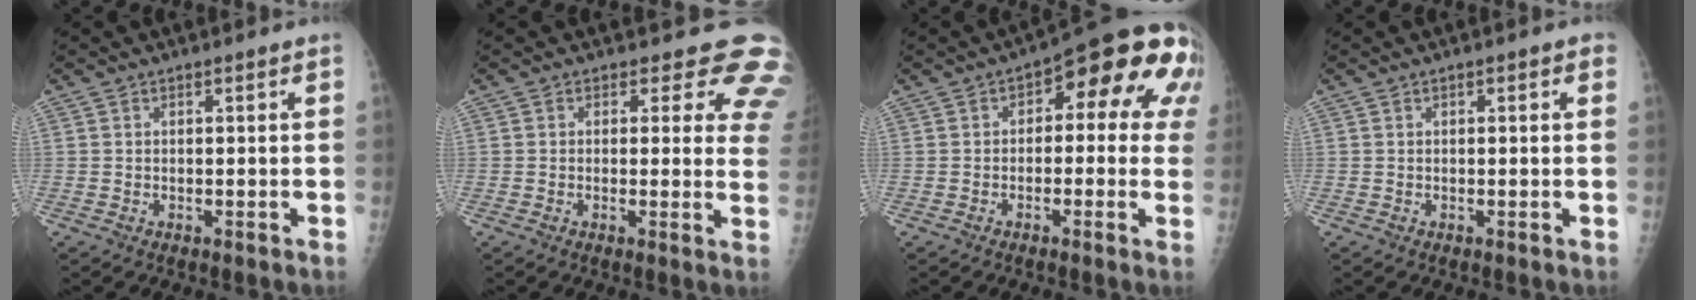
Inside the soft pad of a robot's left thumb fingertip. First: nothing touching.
{"total": 8.7, "force": [6.9, 4.5, 3.0], "torque": [0.019, -0.028, 0.041]}
{"total": 15.2, "force": [3.7, 7.5, 12.7], "torque": [-0.107, 0.022, 0.027]}
{"total": 2.0, "force": [0.7, 0.8, 1.7], "torque": [-0.019, 0.005, 0.005]}